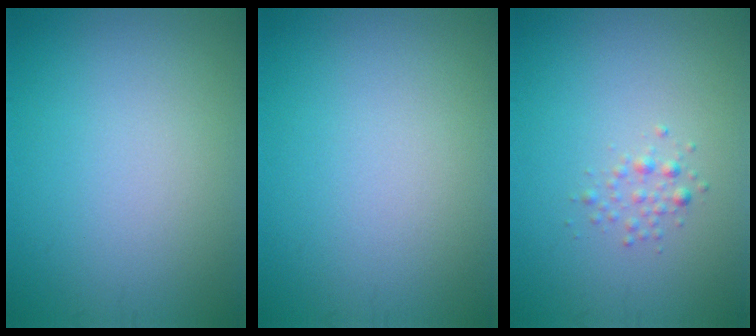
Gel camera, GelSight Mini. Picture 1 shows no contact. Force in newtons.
{"total": 0.0}
{"total": 1.1, "press": 1.1, "slide": 0.0}